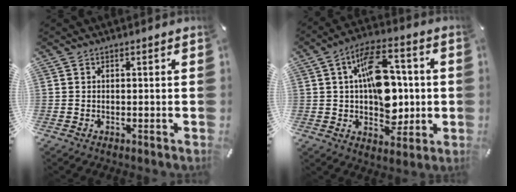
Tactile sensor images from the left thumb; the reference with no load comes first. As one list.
[{"total": 16.8, "force": [0.9, 10.6, 12.9], "torque": [-0.193, 0.003, 0.017]}]